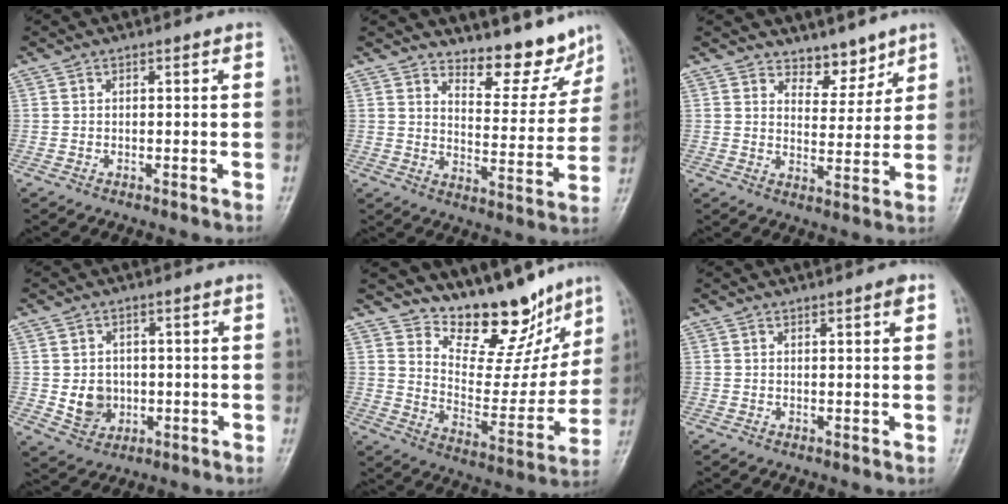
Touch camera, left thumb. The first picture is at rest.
{"total": 10.3, "force": [9.3, 3.2, 3.0], "torque": [-0.013, -0.082, 0.137]}
{"total": 5.6, "force": [4.7, 2.8, 1.4], "torque": [0.013, -0.038, 0.078]}
{"total": 5.8, "force": [-0.3, 5.0, 2.9], "torque": [-0.024, 0.000, 0.005]}
{"total": 16.3, "force": [13.4, 7.0, 6.2], "torque": [-0.037, -0.097, 0.211]}
{"total": 1.6, "force": [0.9, 0.3, 1.3], "torque": [-0.017, -0.003, 0.011]}